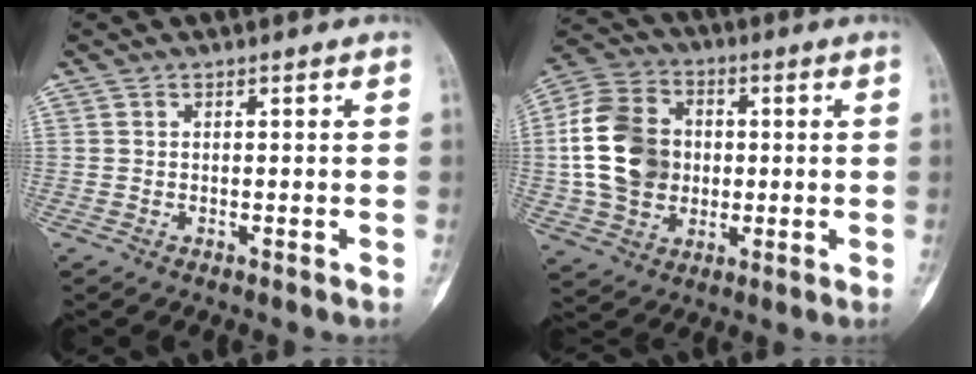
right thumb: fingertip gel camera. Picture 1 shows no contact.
{"total": 16.2, "force": [0.5, 12.8, 9.9], "torque": [-0.169, 0.016, 0.007]}